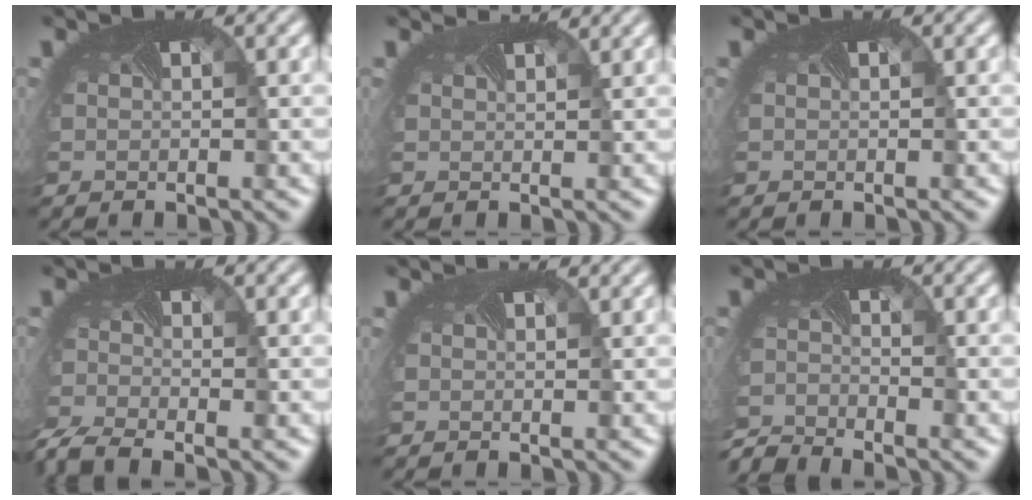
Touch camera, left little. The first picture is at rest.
{"total": 1.4, "force": [1.4, -0.2, 0.1], "torque": [-0.002, 0.000, 0.019]}
{"total": 0.0}
{"total": 4.8, "force": [-4.1, 1.1, 2.2], "torque": [-0.067, -0.030, -0.083]}
{"total": 0.7, "force": [0.7, -0.1, 0.1], "torque": [0.001, -0.002, 0.006]}
{"total": 4.0, "force": [-4.0, 0.1, 0.1], "torque": [-0.019, -0.026, -0.082]}